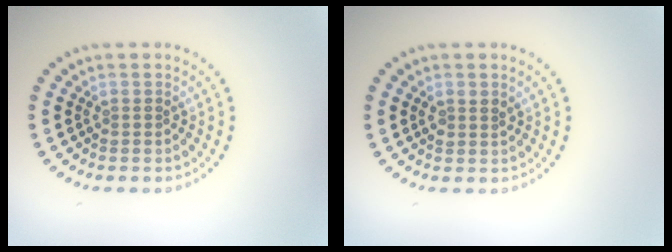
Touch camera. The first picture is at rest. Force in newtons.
{"total": 1.2, "press": 1.1, "slide": 0.6}